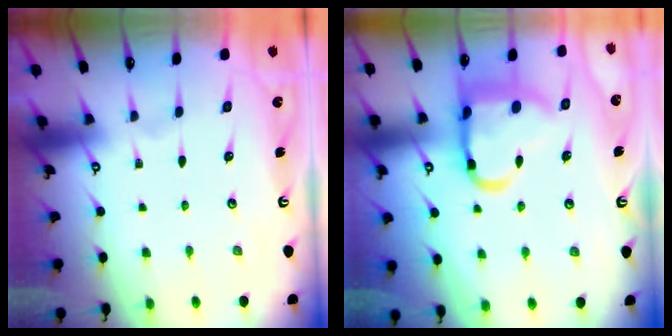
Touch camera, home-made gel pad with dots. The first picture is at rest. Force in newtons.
{"total": 16.9, "press": 16.8, "slide": 1.8}